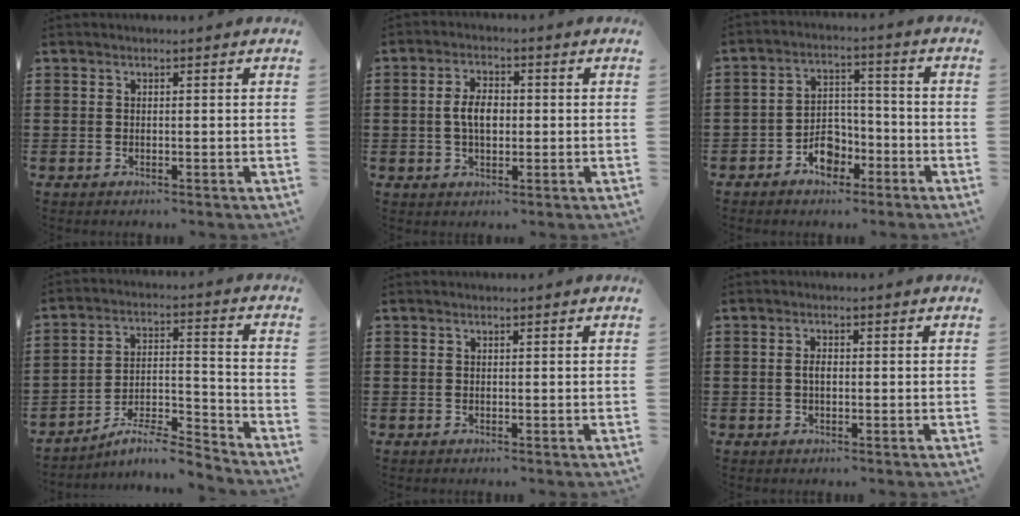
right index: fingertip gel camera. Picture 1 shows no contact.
{"total": 4.5, "force": [0.0, 2.6, 3.7], "torque": [-0.073, 0.003, -0.006]}
{"total": 5.5, "force": [-3.1, 3.6, 2.8], "torque": [-0.041, 0.009, -0.055]}
{"total": 6.6, "force": [-6.0, 0.6, 2.6], "torque": [-0.044, -0.003, -0.117]}
{"total": 0.0}
{"total": 1.7, "force": [-0.1, 0.8, 1.5], "torque": [-0.029, 0.003, -0.002]}